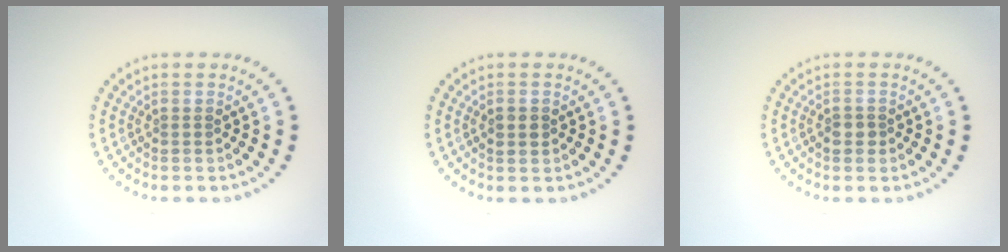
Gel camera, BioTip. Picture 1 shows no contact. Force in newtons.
{"total": 1.4, "press": 1.4, "slide": 0.1}
{"total": 1.4, "press": 1.3, "slide": 0.5}